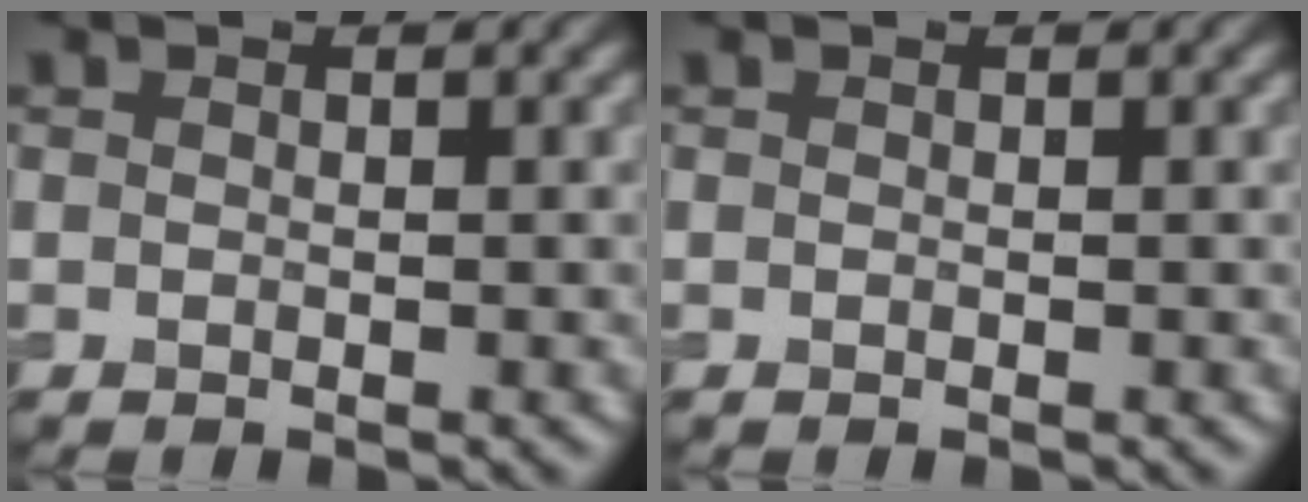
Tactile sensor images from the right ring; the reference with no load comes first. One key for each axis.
{"total": 0.0}